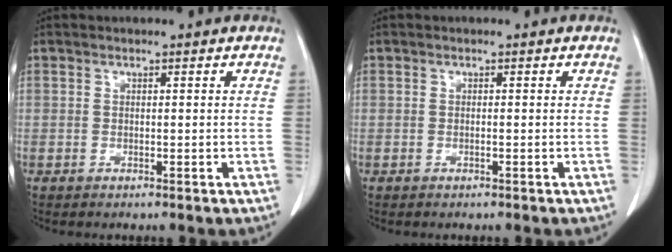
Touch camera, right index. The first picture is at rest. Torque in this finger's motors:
{"motor_torque": [0.03, 0.00, 0.02, 0.01]}